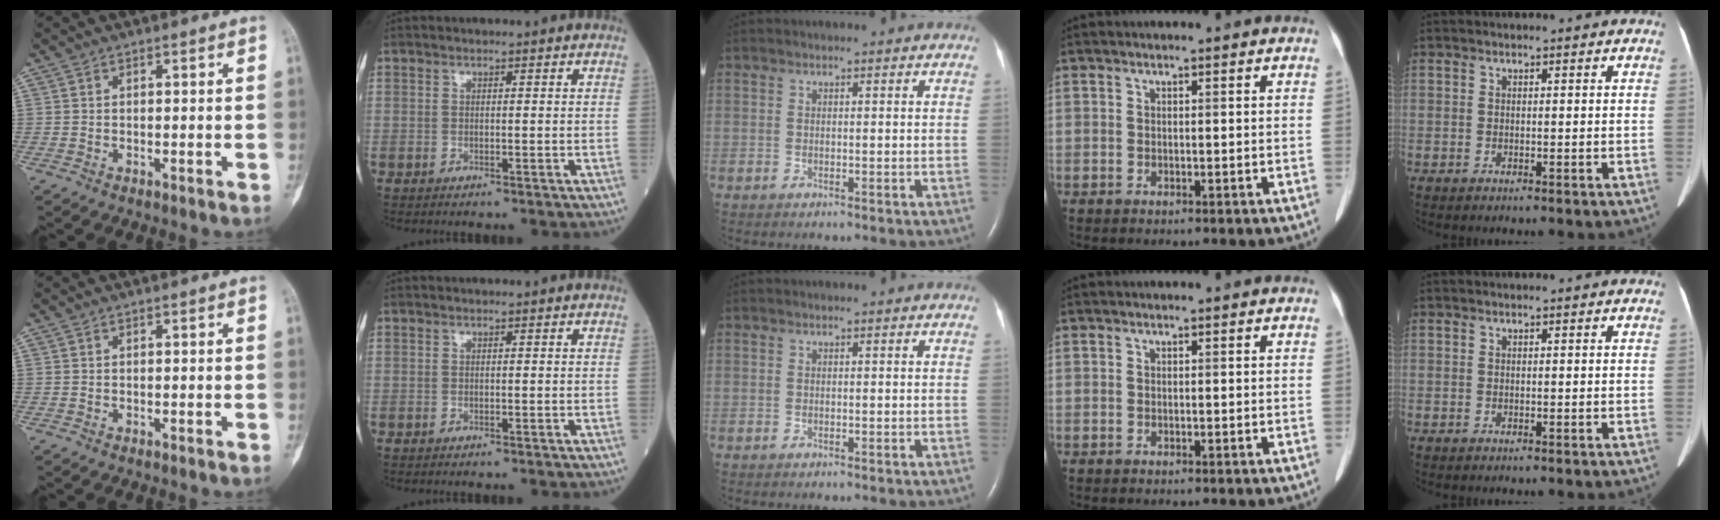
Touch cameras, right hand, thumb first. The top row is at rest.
{}